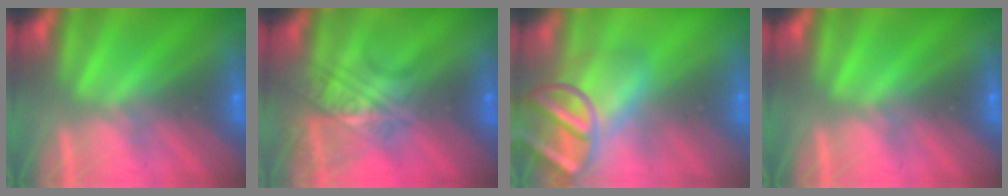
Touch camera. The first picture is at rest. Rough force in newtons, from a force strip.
{"total": 2.5}
{"total": 7.1}
{"total": 0.0}